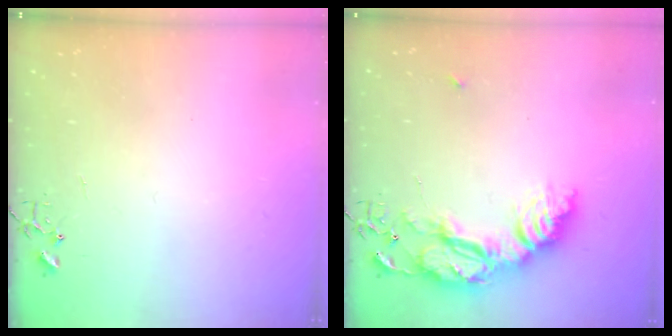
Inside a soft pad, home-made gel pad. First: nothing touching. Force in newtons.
{"total": 20.7, "press": 20.6, "slide": 1.8}